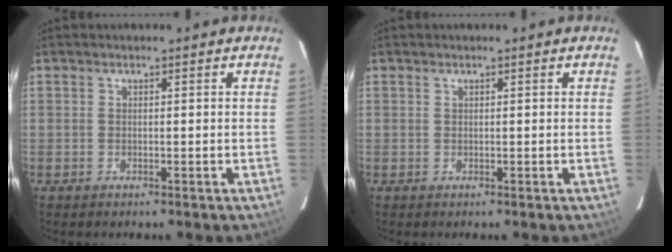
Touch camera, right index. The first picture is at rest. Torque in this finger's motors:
{"motor_torque": [-0.39, 0.14, -0.11, -0.01]}